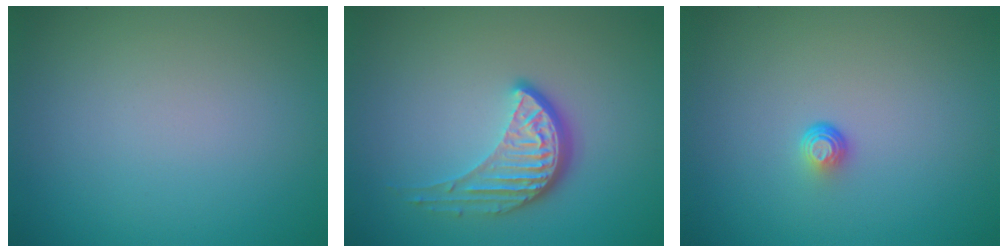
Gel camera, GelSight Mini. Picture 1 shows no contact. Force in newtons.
{"total": 4.2, "press": 3.0, "slide": 2.9}
{"total": 1.0, "press": 0.6, "slide": 0.8}